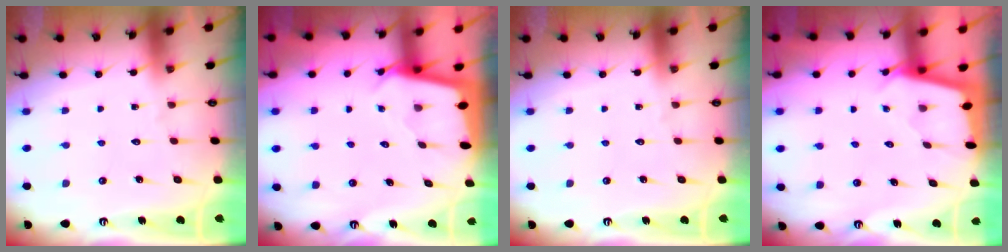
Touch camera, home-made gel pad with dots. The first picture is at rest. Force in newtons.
{"total": 2.3, "press": 2.3, "slide": 0.1}
{"total": 0.0}
{"total": 1.8, "press": 1.8, "slide": 0.2}